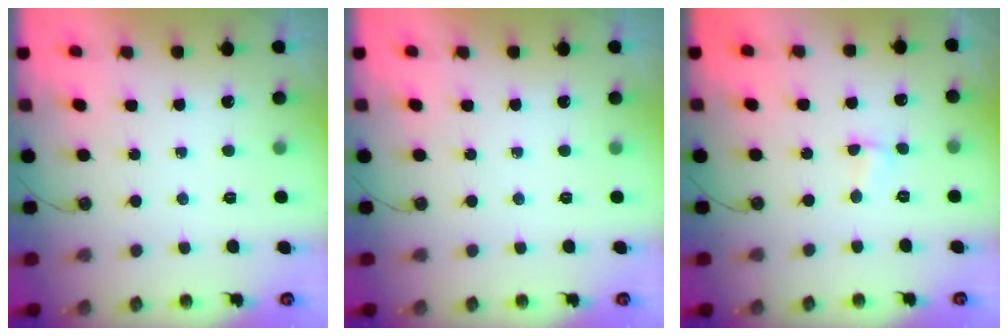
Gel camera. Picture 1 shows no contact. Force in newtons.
{"total": 0.0}
{"total": 1.4, "press": 1.4, "slide": 0.4}